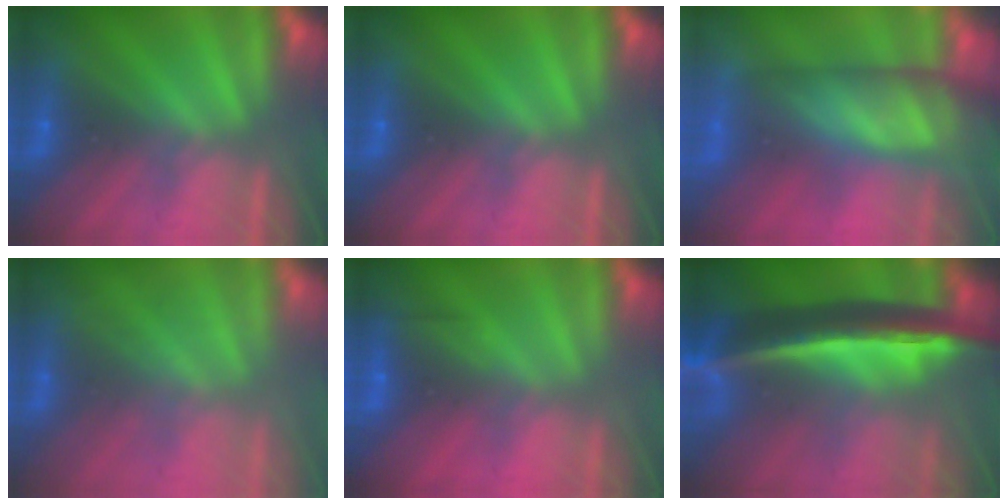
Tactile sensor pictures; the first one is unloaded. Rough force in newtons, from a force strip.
{"total": 0.0}
{"total": 7.5}
{"total": 2.3}
{"total": 2.5}
{"total": 5.6}